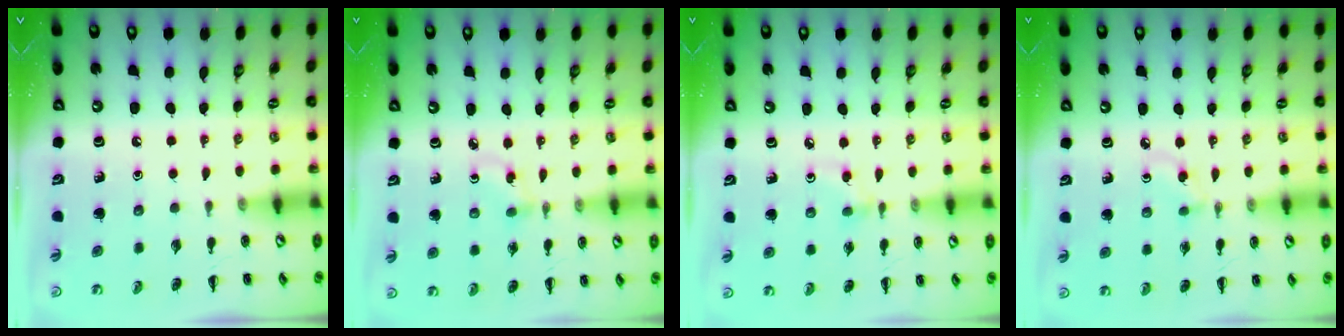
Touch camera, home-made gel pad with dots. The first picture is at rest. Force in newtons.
{"total": 2.8, "press": 2.5, "slide": 1.2}
{"total": 2.8, "press": 2.6, "slide": 1.0}
{"total": 3.2, "press": 3.0, "slide": 1.2}